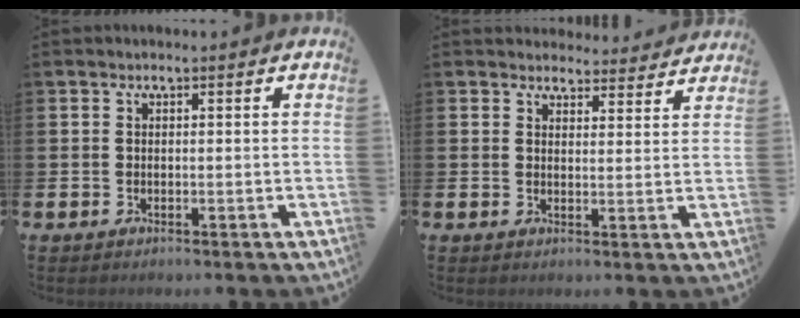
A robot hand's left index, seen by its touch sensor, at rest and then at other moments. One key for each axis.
{"total": 3.7, "fx": 3.5, "fy": 1.0, "fz": -0.2, "tx": 0.007, "ty": -0.023, "tz": 0.062}